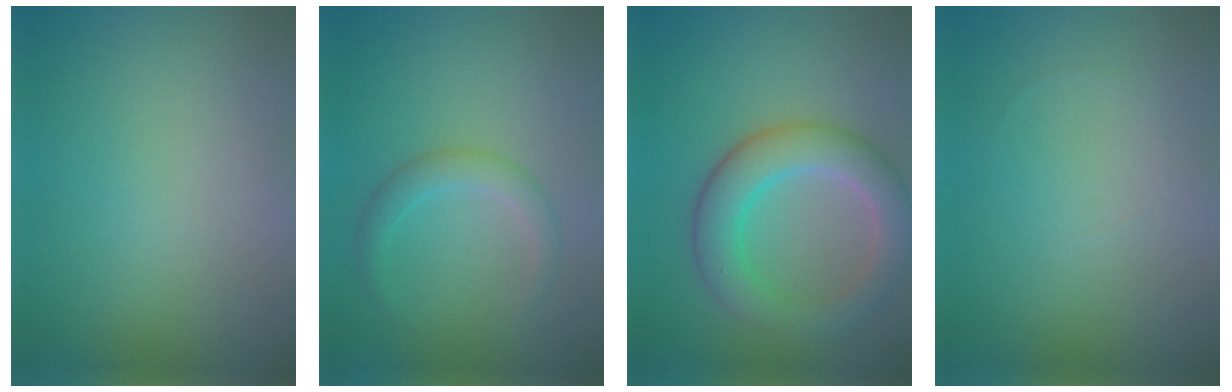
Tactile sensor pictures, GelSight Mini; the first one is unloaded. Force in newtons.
{"total": 2.0, "press": 2.0, "slide": 0.1}
{"total": 5.4, "press": 5.4, "slide": 0.3}
{"total": 0.0}